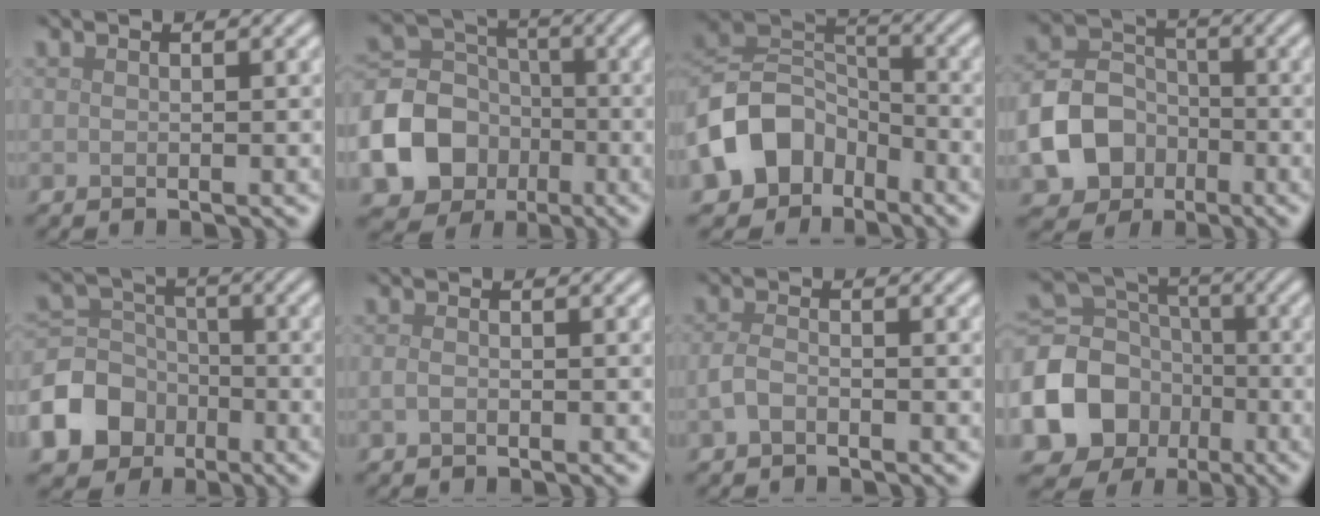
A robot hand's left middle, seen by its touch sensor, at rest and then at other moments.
{"total": 11.3, "force": [-3.9, 9.8, 4.0], "torque": [-0.109, -0.024, -0.098]}
{"total": 8.6, "force": [-4.4, 6.3, 3.8], "torque": [-0.067, 0.001, -0.098]}
{"total": 7.4, "force": [-2.7, 5.9, 3.6], "torque": [-0.068, -0.006, -0.059]}
{"total": 9.3, "force": [-4.5, 7.6, 2.9], "torque": [-0.076, -0.013, -0.106]}
{"total": 0.7, "force": [-0.3, 0.4, 0.5], "torque": [-0.014, -0.001, -0.007]}
{"total": 1.6, "force": [-0.7, 0.9, 1.1], "torque": [-0.027, 0.003, -0.019]}
{"total": 11.8, "force": [-4.0, 10.2, 4.5], "torque": [-0.126, -0.022, -0.086]}